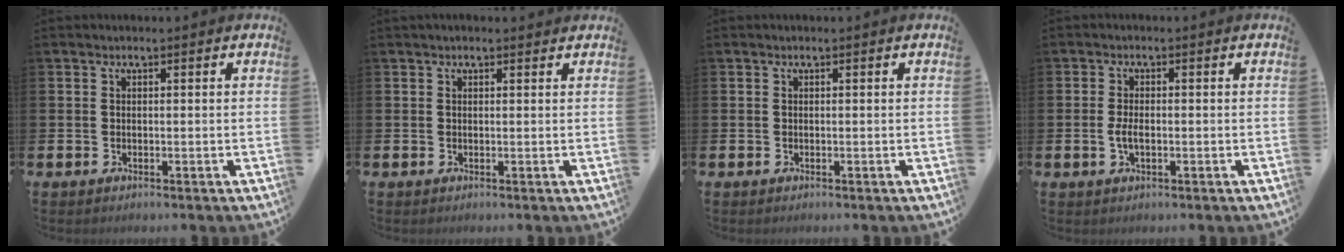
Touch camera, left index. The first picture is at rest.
{"total": 0.8, "force": [0.7, 0.2, 0.3], "torque": [0.002, 0.001, 0.010]}
{"total": 0.0}
{"total": 2.2, "force": [-0.4, 1.0, 1.9], "torque": [-0.029, -0.002, -0.009]}